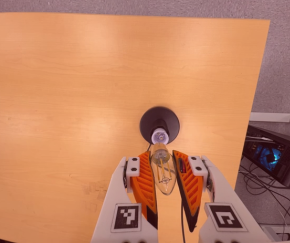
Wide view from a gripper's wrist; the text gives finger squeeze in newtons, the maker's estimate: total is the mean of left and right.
{"total": 19.0, "left": 20.9, "right": 17.1}